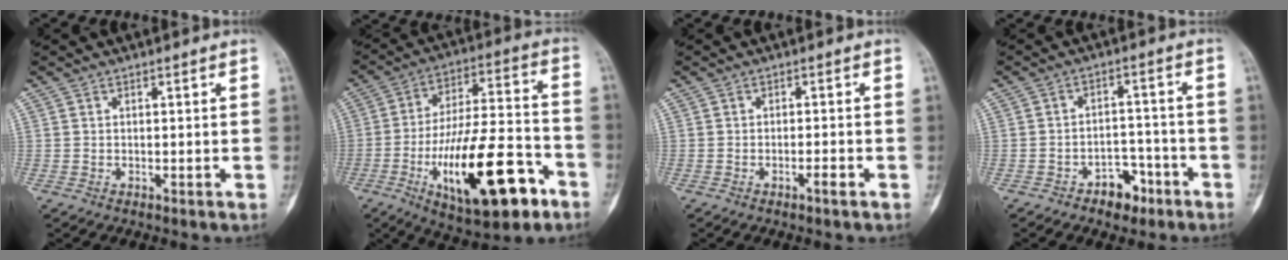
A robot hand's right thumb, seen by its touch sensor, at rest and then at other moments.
{"total": 23.7, "force": [-9.9, 8.7, 19.7], "torque": [-0.333, 0.044, -0.150]}
{"total": 1.8, "force": [-1.0, 0.2, 1.4], "torque": [-0.028, 0.005, -0.019]}
{"total": 6.0, "force": [-3.7, 3.9, 2.6], "torque": [-0.014, 0.040, -0.054]}